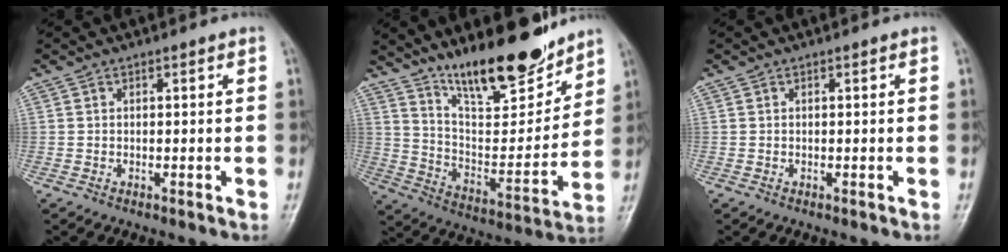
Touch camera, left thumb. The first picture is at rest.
{"total": 18.2, "force": [14.2, 5.2, 10.2], "torque": [-0.117, -0.094, 0.245]}
{"total": 0.0}